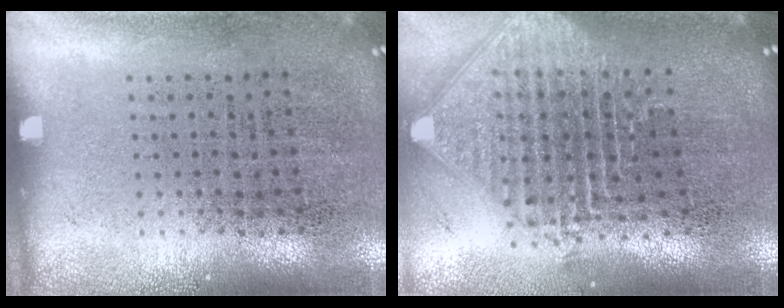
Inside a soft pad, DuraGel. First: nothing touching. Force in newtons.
{"total": 2.3, "press": 1.8, "slide": 1.5}